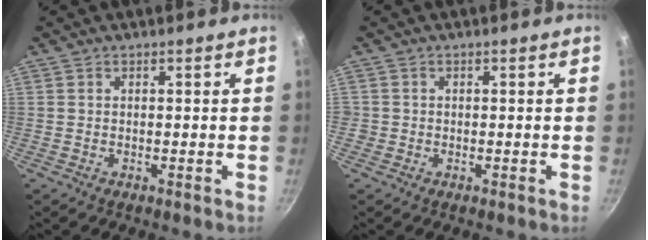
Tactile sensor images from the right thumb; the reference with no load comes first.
{"total": 1.1, "force": [-0.3, 1.1, 0.1], "torque": [0.001, 0.004, -0.006]}